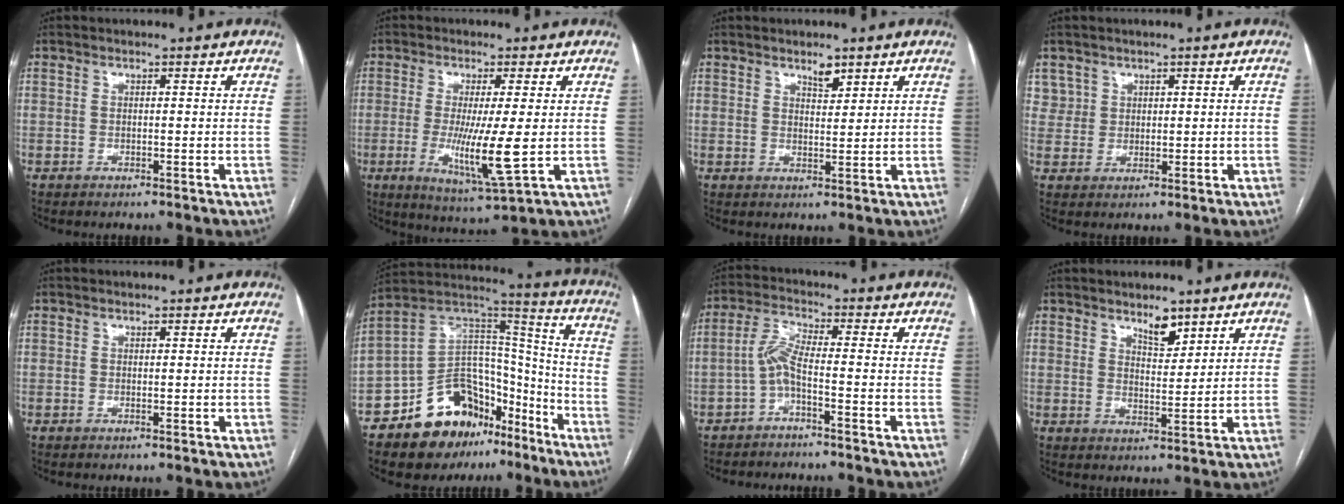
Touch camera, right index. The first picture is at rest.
{"total": 9.7, "force": [-1.2, 0.2, 9.7], "torque": [-0.184, -0.034, -0.020]}
{"total": 2.5, "force": [1.9, 0.7, 1.4], "torque": [-0.027, -0.004, 0.035]}
{"total": 3.1, "force": [1.7, 2.5, -0.3], "torque": [0.019, 0.005, 0.030]}
{"total": 0.0}
{"total": 19.8, "force": [-13.0, 11.4, 9.5], "torque": [-0.143, 0.078, -0.207]}
{"total": 4.5, "force": [-2.0, 0.3, 4.1], "torque": [-0.087, 0.017, -0.041]}
{"total": 4.0, "force": [3.1, 1.3, 2.1], "torque": [-0.036, -0.006, 0.054]}